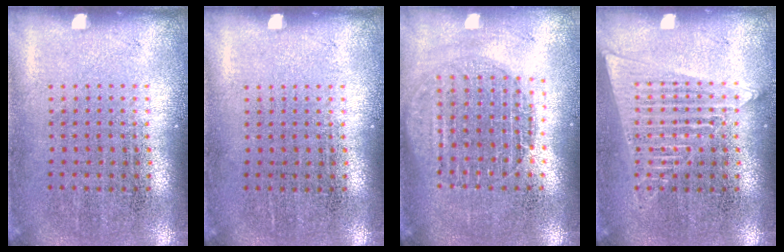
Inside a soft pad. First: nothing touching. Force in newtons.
{"total": 0.0}
{"total": 1.6, "press": 1.5, "slide": 0.7}
{"total": 2.2, "press": 2.2, "slide": 0.2}